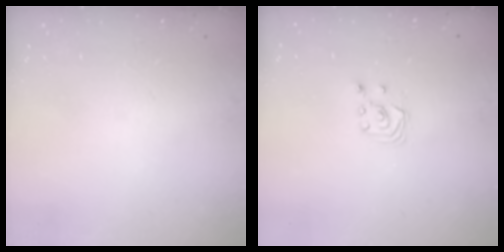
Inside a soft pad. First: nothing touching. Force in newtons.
{"total": 2.7, "press": 2.7, "slide": 0.3}